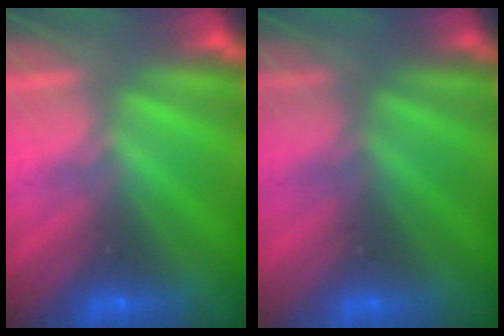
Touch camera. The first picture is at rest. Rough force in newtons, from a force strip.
{"total": 2.4}